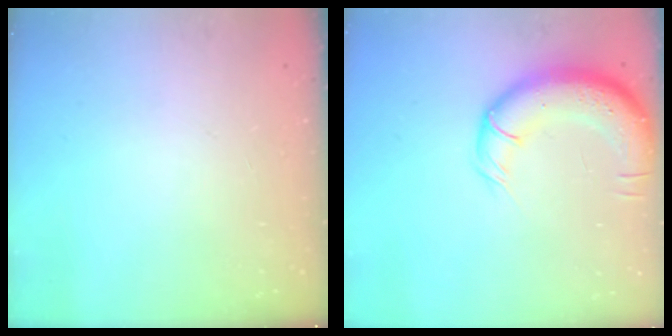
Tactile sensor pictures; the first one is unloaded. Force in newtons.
{"total": 13.7, "press": 13.3, "slide": 3.4}